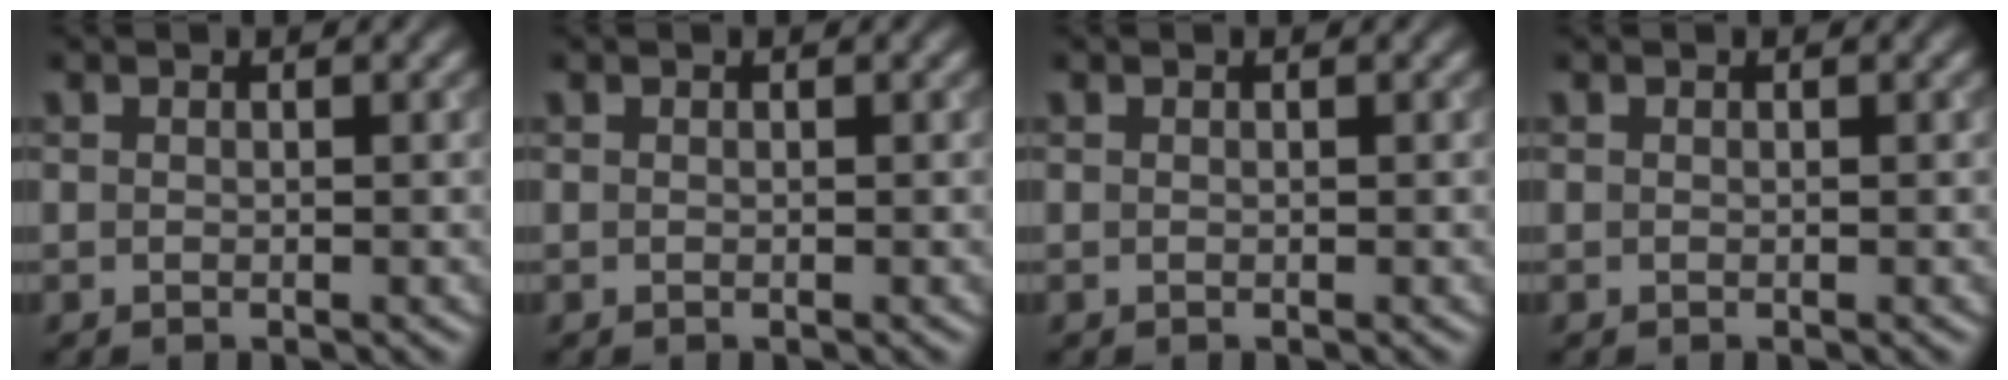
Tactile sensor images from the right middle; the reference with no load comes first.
{"total": 0.0}
{"total": 0.0}
{"total": 0.0}